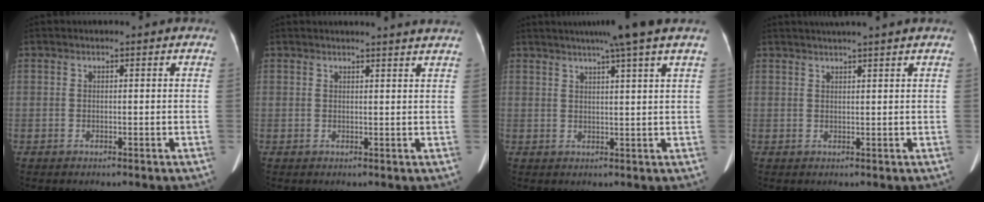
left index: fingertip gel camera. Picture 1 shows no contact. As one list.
[{"total": 5.7, "force": [5.4, -0.6, 1.7], "torque": [-0.017, 0.005, 0.046]}, {"total": 8.3, "force": [6.4, -1.5, 5.2], "torque": [-0.071, 0.013, 0.076]}, {"total": 6.0, "force": [5.2, -0.9, 2.9], "torque": [-0.041, 0.027, 0.068]}]